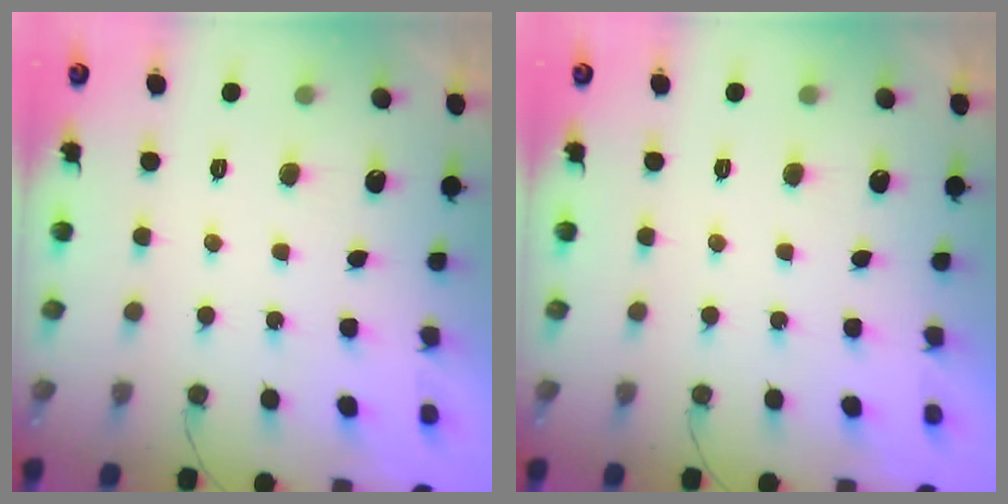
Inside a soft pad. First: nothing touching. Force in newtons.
{"total": 0.0}